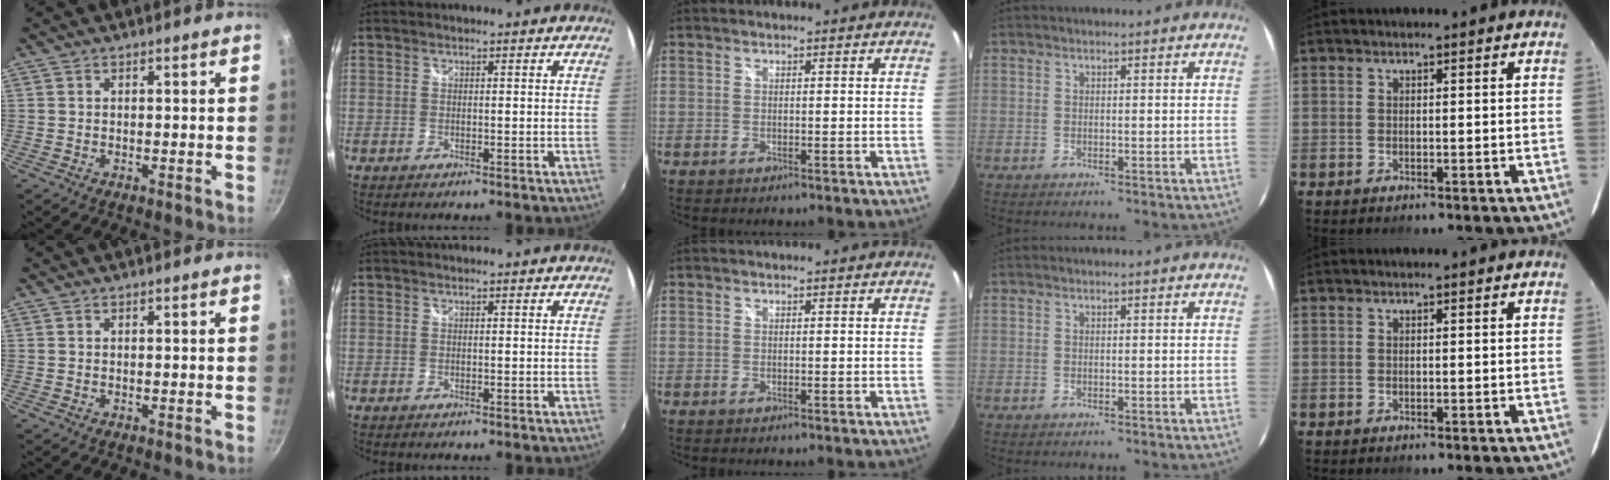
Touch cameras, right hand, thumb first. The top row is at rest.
{}